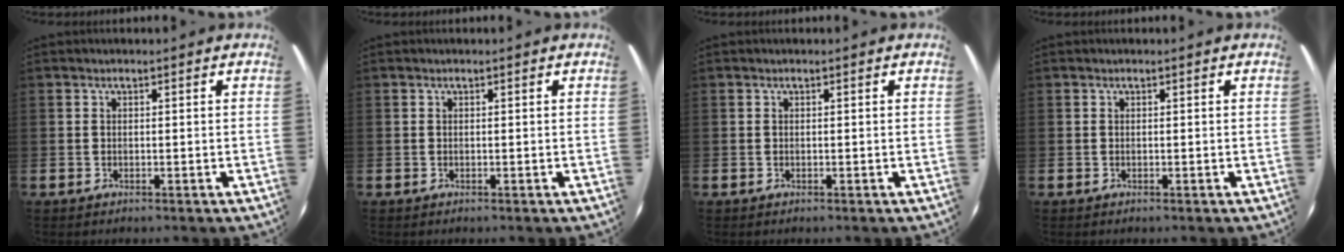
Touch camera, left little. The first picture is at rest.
{"total": 0.0}
{"total": 0.0}
{"total": 0.0}